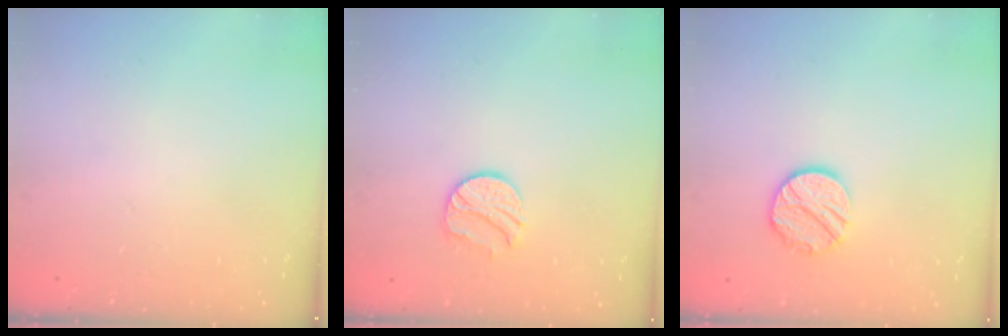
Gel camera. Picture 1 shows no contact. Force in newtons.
{"total": 9.8, "press": 9.8, "slide": 0.7}
{"total": 10.1, "press": 10.1, "slide": 0.5}